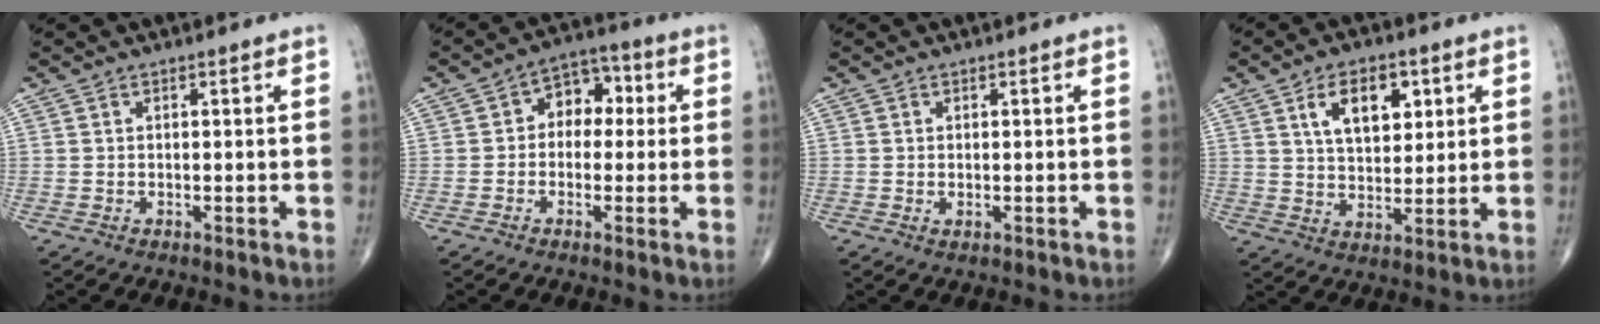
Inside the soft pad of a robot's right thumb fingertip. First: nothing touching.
{"total": 7.5, "force": [0.7, 5.5, 5.0], "torque": [-0.030, 0.028, -0.003]}
{"total": 0.6, "force": [-0.1, 0.3, 0.5], "torque": [-0.006, 0.000, -0.001]}
{"total": 10.2, "force": [4.1, 5.8, 7.4], "torque": [-0.092, -0.016, 0.070]}